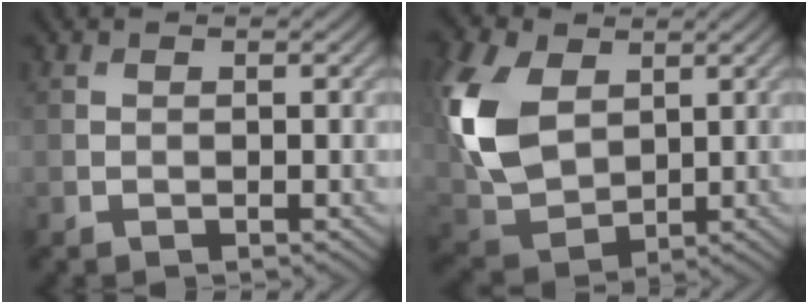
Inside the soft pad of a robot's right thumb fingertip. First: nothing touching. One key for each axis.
{"total": 12.9, "fx": 3.1, "fy": 8.8, "fz": 8.9, "tx": -0.259, "ty": 0.014, "tz": 0.063}